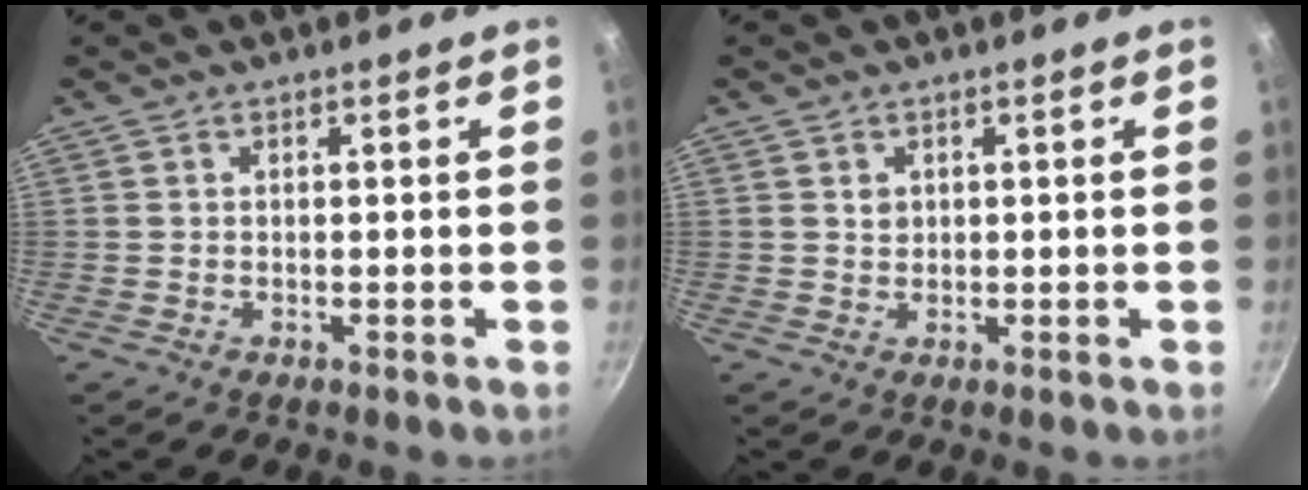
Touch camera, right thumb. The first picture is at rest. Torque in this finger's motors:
{"motor_torque": [-0.22, -0.02, -0.11, 0.27, 0.02]}